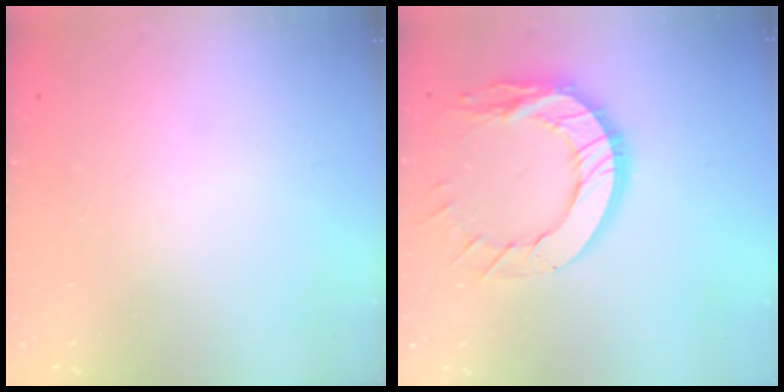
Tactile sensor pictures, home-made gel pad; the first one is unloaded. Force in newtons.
{"total": 14.5, "press": 14.4, "slide": 1.2}